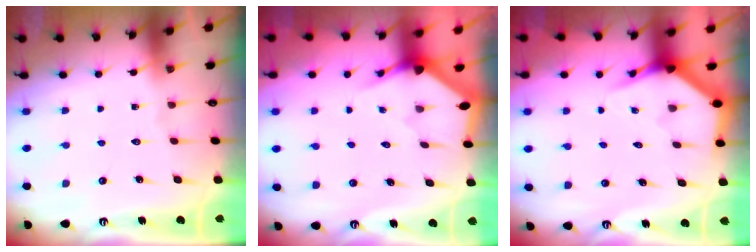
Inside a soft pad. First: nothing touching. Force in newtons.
{"total": 3.0, "press": 3.0, "slide": 0.2}
{"total": 3.9, "press": 3.9, "slide": 0.2}